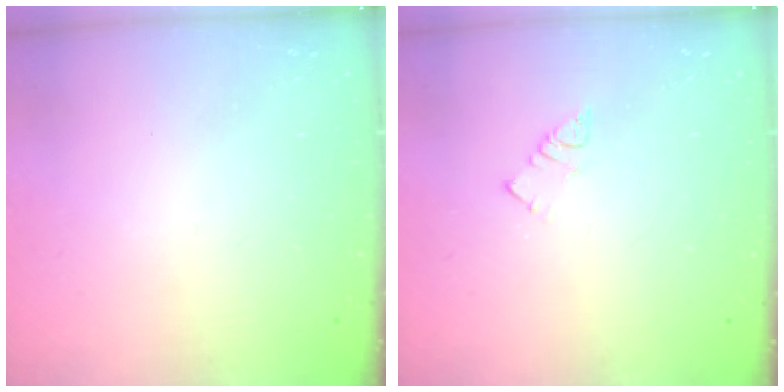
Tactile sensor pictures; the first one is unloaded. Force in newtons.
{"total": 2.5, "press": 2.5, "slide": 0.1}